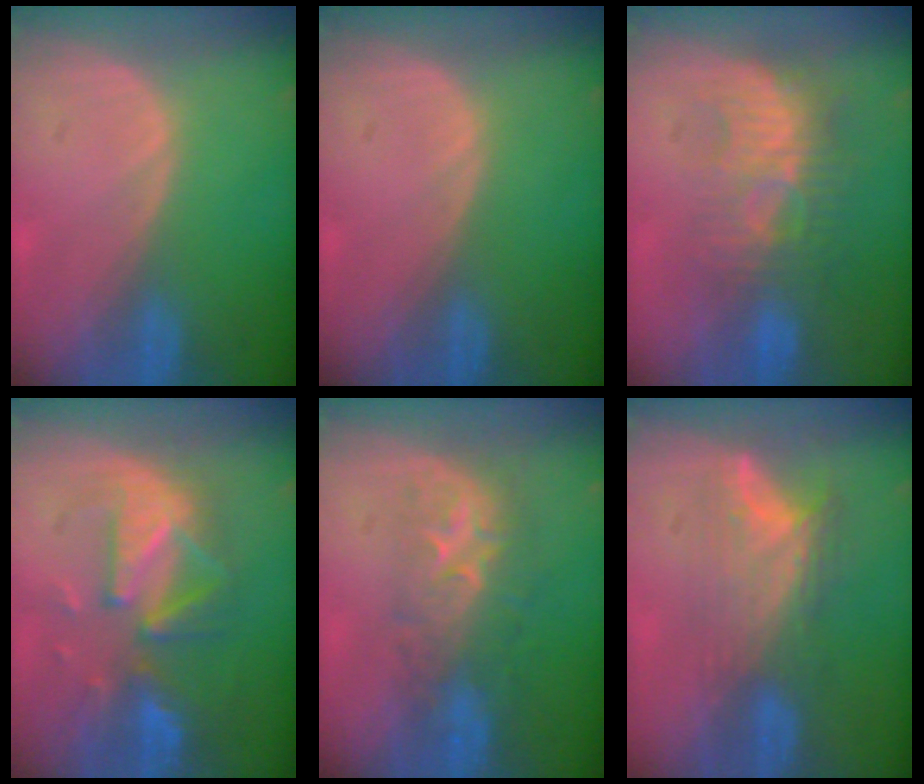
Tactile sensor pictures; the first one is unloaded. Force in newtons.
{"total": 0.0}
{"total": 8.6, "press": 8.1, "slide": 2.9}
{"total": 9.7, "press": 8.8, "slide": 4.0}
{"total": 8.1, "press": 7.7, "slide": 2.5}
{"total": 8.1, "press": 6.8, "slide": 4.5}